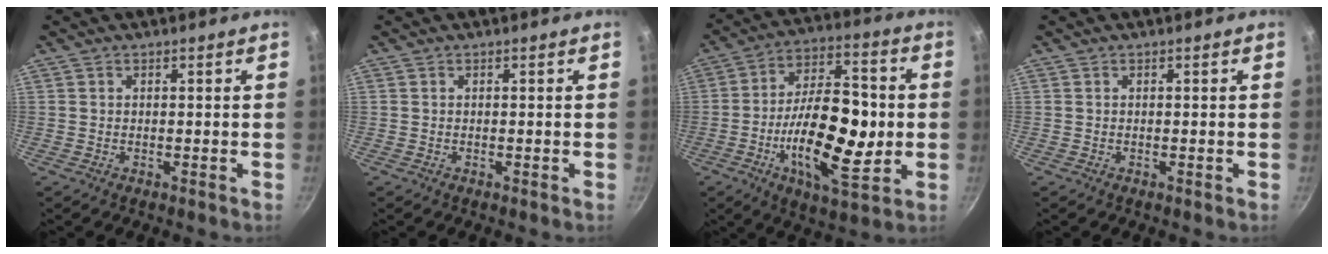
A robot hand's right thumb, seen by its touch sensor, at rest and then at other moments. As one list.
[{"total": 0.0}, {"total": 20.4, "force": [-3.0, 9.2, 18.0], "torque": [-0.271, 0.017, -0.052]}, {"total": 0.0}]